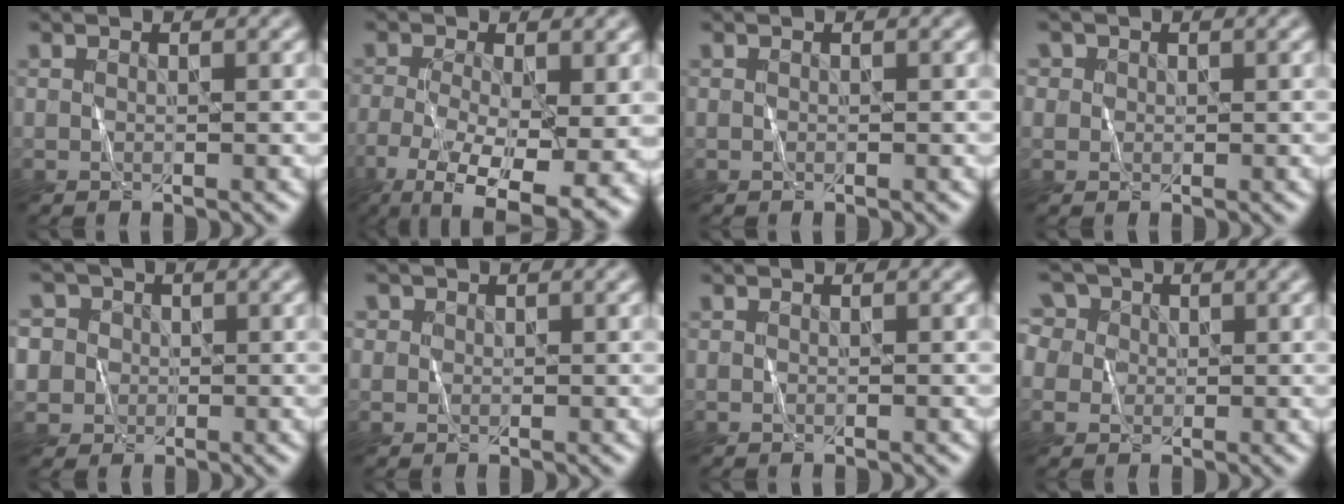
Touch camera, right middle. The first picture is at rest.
{"total": 11.8, "force": [-5.3, 4.9, 9.3], "torque": [-0.185, -0.031, -0.084]}
{"total": 0.0}
{"total": 1.4, "force": [0.7, 1.2, 0.2], "torque": [-0.006, 0.001, 0.007]}
{"total": 7.0, "force": [2.5, 6.1, 2.3], "torque": [-0.063, 0.029, 0.019]}
{"total": 1.0, "force": [0.5, 0.9, 0.1], "torque": [-0.001, 0.002, 0.003]}
{"total": 0.0}
{"total": 6.9, "force": [2.9, 5.4, 3.1], "torque": [-0.074, 0.029, 0.027]}